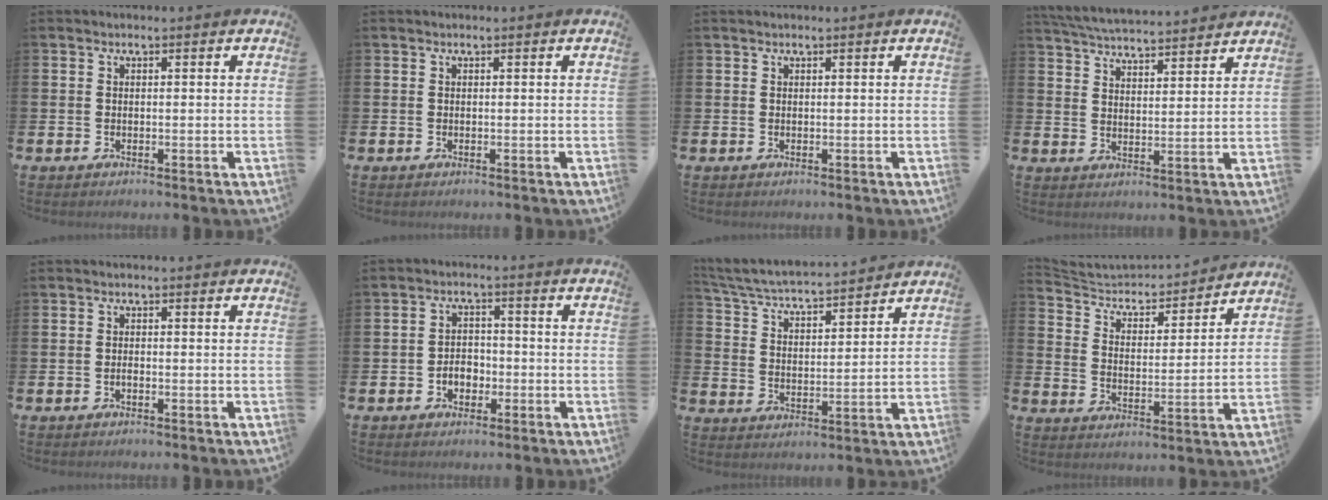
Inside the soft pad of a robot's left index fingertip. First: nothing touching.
{"total": 0.0}
{"total": 0.0}
{"total": 5.2, "force": [5.1, 0.2, 0.4], "torque": [-0.031, -0.032, 0.091]}
{"total": 0.5, "force": [-0.4, 0.2, 0.3], "torque": [-0.014, -0.001, -0.004]}
{"total": 3.0, "force": [-1.2, 2.3, 1.6], "torque": [-0.023, 0.003, -0.029]}
{"total": 4.8, "force": [4.7, 0.4, 1.0], "torque": [-0.046, -0.039, 0.078]}
{"total": 4.4, "force": [4.2, 1.2, 0.2], "torque": [-0.037, -0.042, 0.066]}